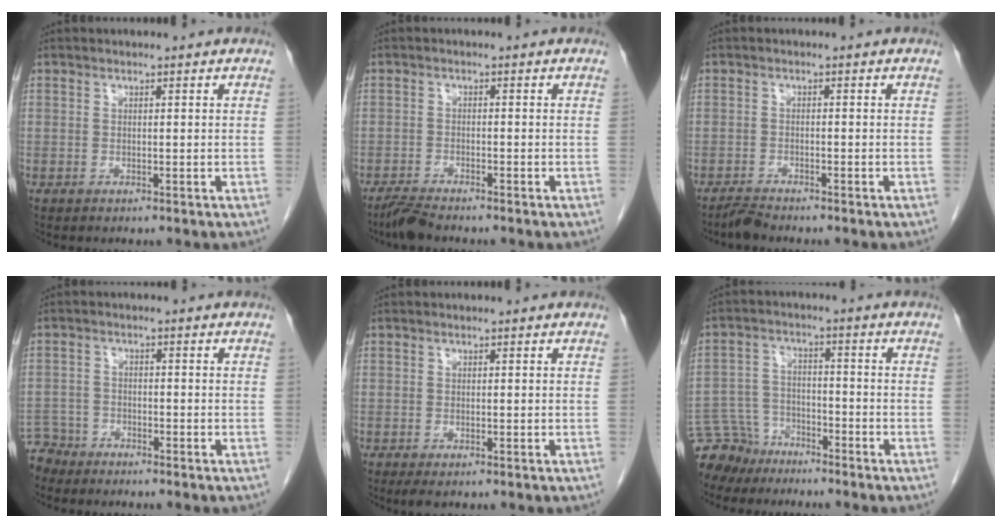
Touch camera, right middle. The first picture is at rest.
{"total": 2.8, "force": [-2.6, 0.1, 1.1], "torque": [-0.029, -0.011, -0.051]}
{"total": 1.8, "force": [-1.8, -0.1, 0.3], "torque": [-0.011, -0.008, -0.035]}
{"total": 4.1, "force": [-3.8, 1.3, -0.9], "torque": [0.020, -0.004, -0.075]}
{"total": 1.4, "force": [-0.8, 0.6, 1.0], "torque": [-0.014, -0.003, -0.007]}
{"total": 7.8, "force": [-6.8, 3.8, 0.1], "torque": [-0.006, 0.004, -0.128]}